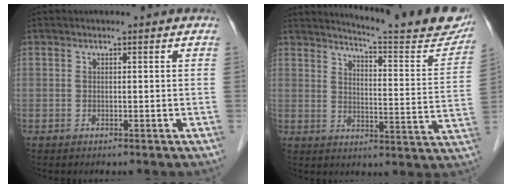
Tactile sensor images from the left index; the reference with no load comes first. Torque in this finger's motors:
{"motor_torque": [0.87, -1.00, 0.32, 0.06]}